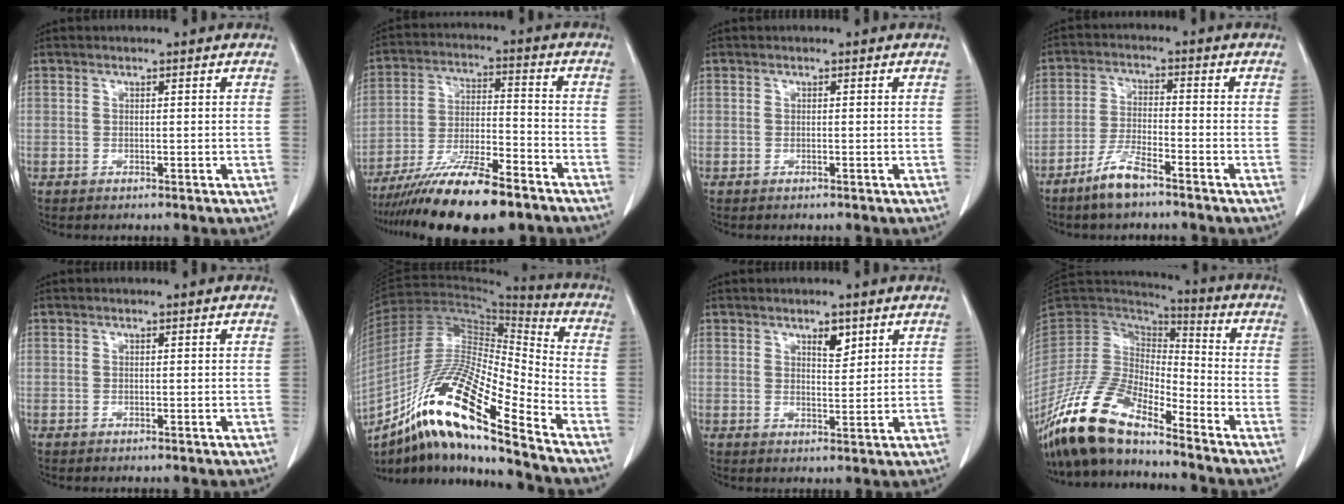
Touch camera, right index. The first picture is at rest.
{"total": 15.8, "force": [-11.9, 2.5, 10.0], "torque": [-0.182, -0.024, -0.208]}
{"total": 0.0}
{"total": 5.9, "force": [-4.4, 1.0, 3.8], "torque": [-0.085, -0.007, -0.085]}
{"total": 0.0}
{"total": 20.0, "force": [-12.6, 1.8, 15.4], "torque": [-0.303, -0.021, -0.226]}
{"total": 3.0, "force": [1.9, 1.1, 2.1], "torque": [-0.034, -0.005, 0.033]}
{"total": 15.3, "force": [-12.2, 4.1, 8.2], "torque": [-0.171, 0.005, -0.234]}